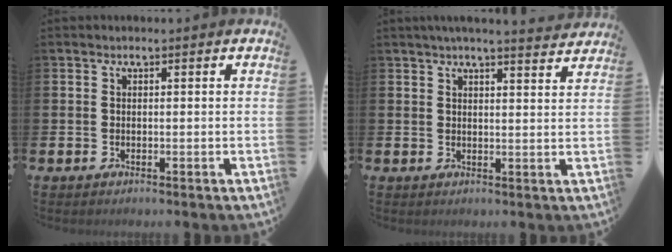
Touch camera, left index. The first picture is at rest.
{"total": 4.1, "force": [3.9, -0.4, 1.0], "torque": [-0.020, -0.020, 0.068]}